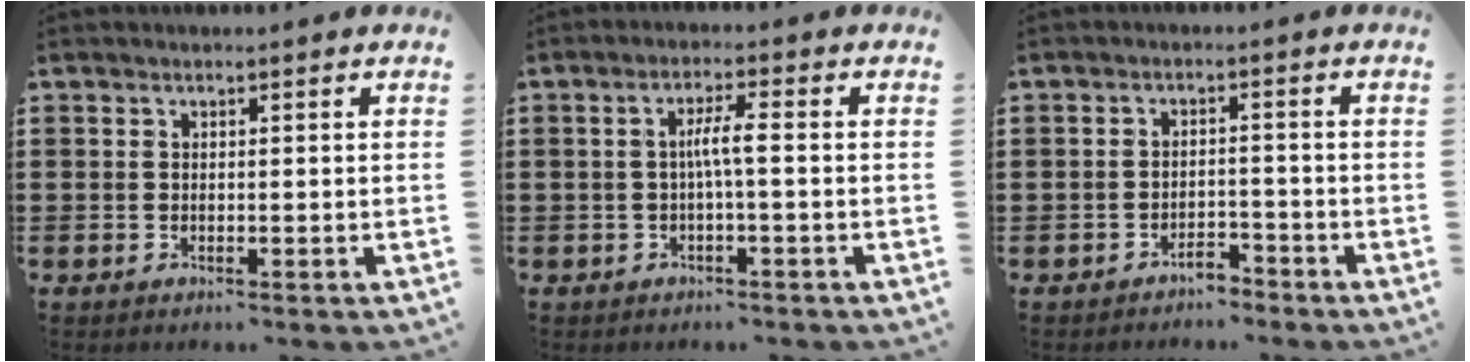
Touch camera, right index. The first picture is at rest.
{"total": 4.0, "force": [-0.3, 0.1, 4.0], "torque": [-0.074, 0.001, -0.010]}
{"total": 2.6, "force": [-2.5, 0.5, 0.4], "torque": [-0.014, 0.002, -0.050]}